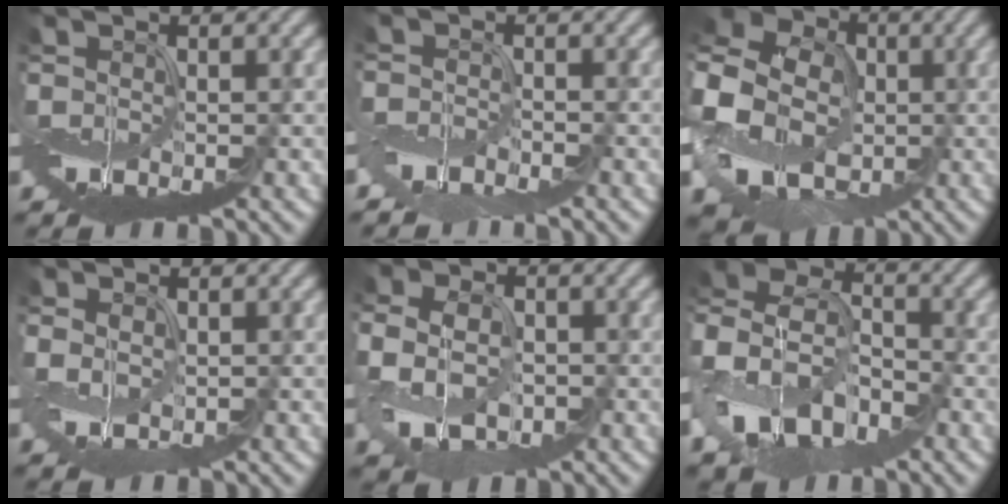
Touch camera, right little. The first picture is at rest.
{"total": 3.0, "force": [-2.6, 0.9, 1.0], "torque": [-0.019, -0.009, -0.061]}
{"total": 16.6, "force": [-1.3, 14.0, 8.8], "torque": [-0.224, 0.002, -0.057]}
{"total": 1.2, "force": [0.2, 1.0, 0.7], "torque": [-0.023, 0.002, 0.009]}
{"total": 6.7, "force": [-1.4, 5.1, 4.1], "torque": [-0.098, -0.015, -0.025]}
{"total": 10.6, "force": [-3.6, 7.1, 6.9], "torque": [-0.147, 0.002, -0.090]}